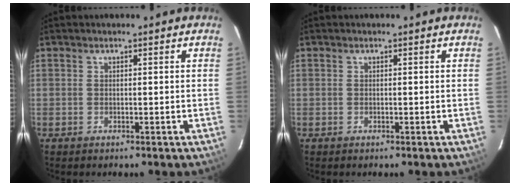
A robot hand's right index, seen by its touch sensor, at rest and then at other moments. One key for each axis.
{"total": 0.0}